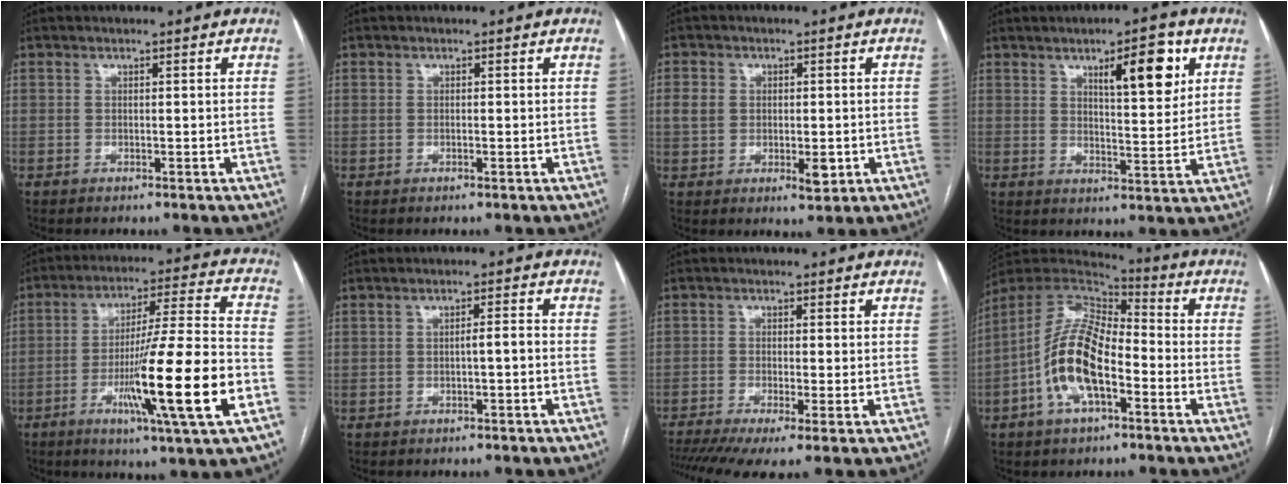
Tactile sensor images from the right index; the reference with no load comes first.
{"total": 0.0}
{"total": 5.7, "force": [-0.4, 3.7, 4.3], "torque": [-0.069, 0.004, 0.002]}
{"total": 8.9, "force": [4.3, 2.1, 7.5], "torque": [-0.112, 0.002, 0.065]}
{"total": 18.6, "force": [-6.2, -0.5, 17.5], "torque": [-0.288, -0.015, -0.102]}
{"total": 1.7, "force": [-0.5, 0.2, 1.6], "torque": [-0.022, 0.003, -0.009]}
{"total": 9.2, "force": [-5.7, 1.7, 7.1], "torque": [-0.130, -0.011, -0.097]}
{"total": 13.9, "force": [-4.2, 5.6, 12.0], "torque": [-0.248, 0.016, -0.079]}